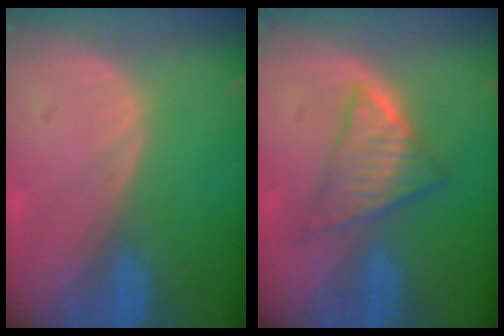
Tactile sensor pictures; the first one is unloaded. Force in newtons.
{"total": 6.1, "press": 5.7, "slide": 2.1}